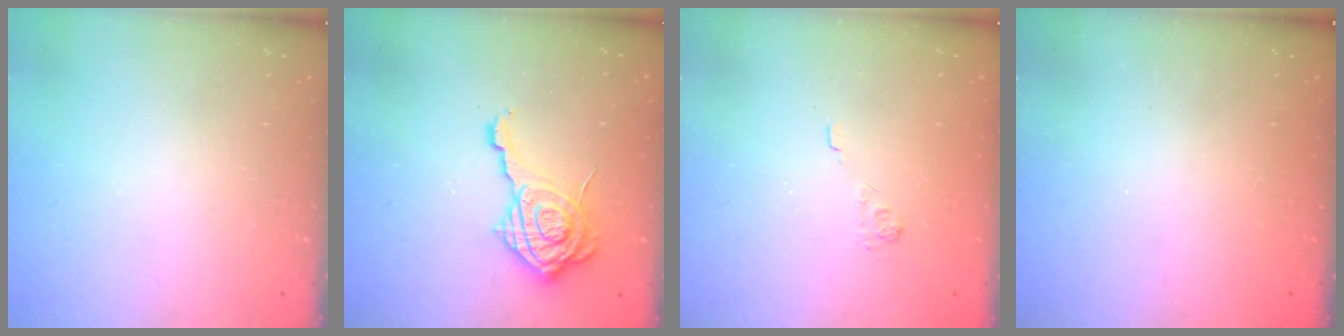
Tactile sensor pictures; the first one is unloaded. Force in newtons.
{"total": 14.4, "press": 14.4, "slide": 0.9}
{"total": 2.1, "press": 1.5, "slide": 1.4}
{"total": 2.3, "press": 2.2, "slide": 0.8}